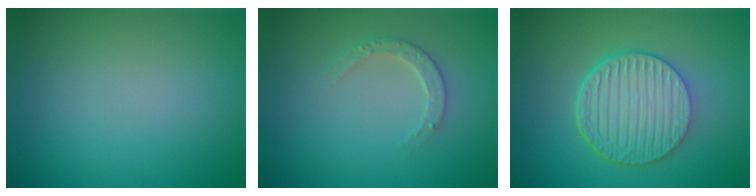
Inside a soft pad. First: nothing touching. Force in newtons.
{"total": 1.8, "press": 1.8, "slide": 0.4}
{"total": 6.4, "press": 4.6, "slide": 4.5}